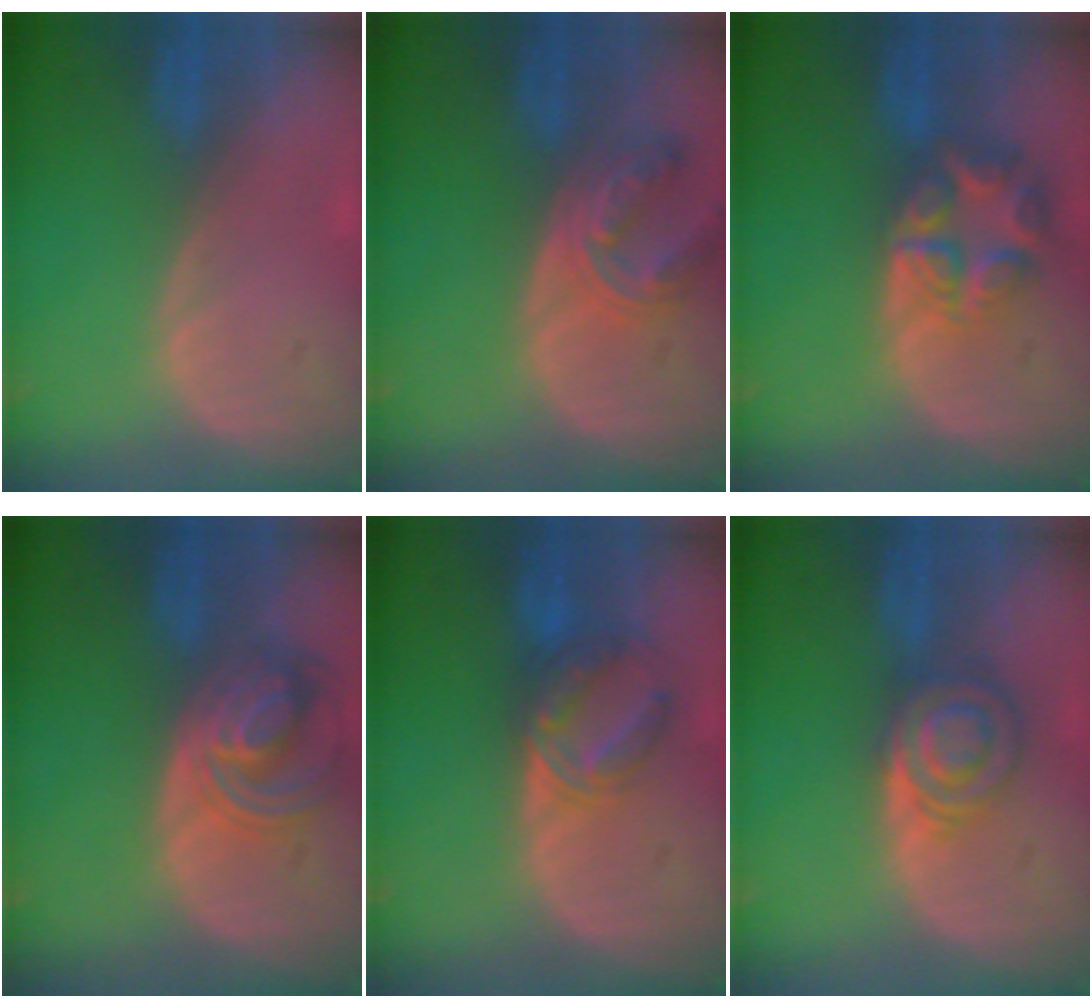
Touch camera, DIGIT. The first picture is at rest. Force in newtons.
{"total": 7.1, "press": 6.4, "slide": 3.2}
{"total": 7.9, "press": 6.9, "slide": 3.8}
{"total": 7.6, "press": 6.8, "slide": 3.5}
{"total": 6.5, "press": 6.2, "slide": 1.9}
{"total": 5.9, "press": 5.9, "slide": 0.6}